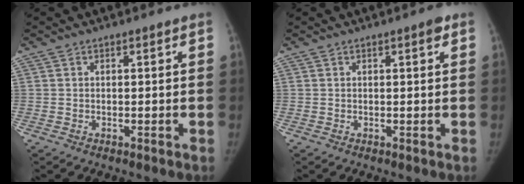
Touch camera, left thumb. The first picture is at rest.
{"total": 1.3, "force": [0.7, 0.3, 1.1], "torque": [-0.016, 0.000, 0.007]}